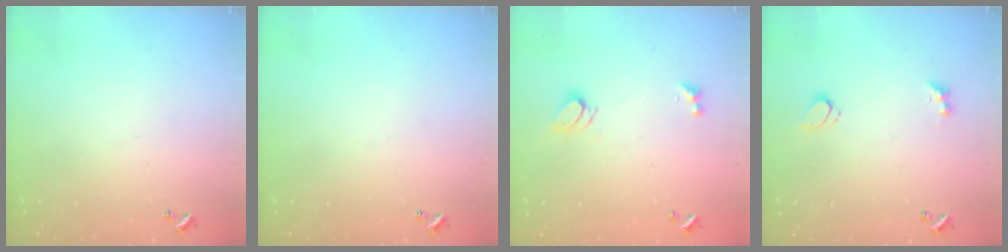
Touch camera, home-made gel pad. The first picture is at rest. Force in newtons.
{"total": 0.0}
{"total": 2.3, "press": 2.3, "slide": 0.2}
{"total": 3.0, "press": 2.7, "slide": 1.1}